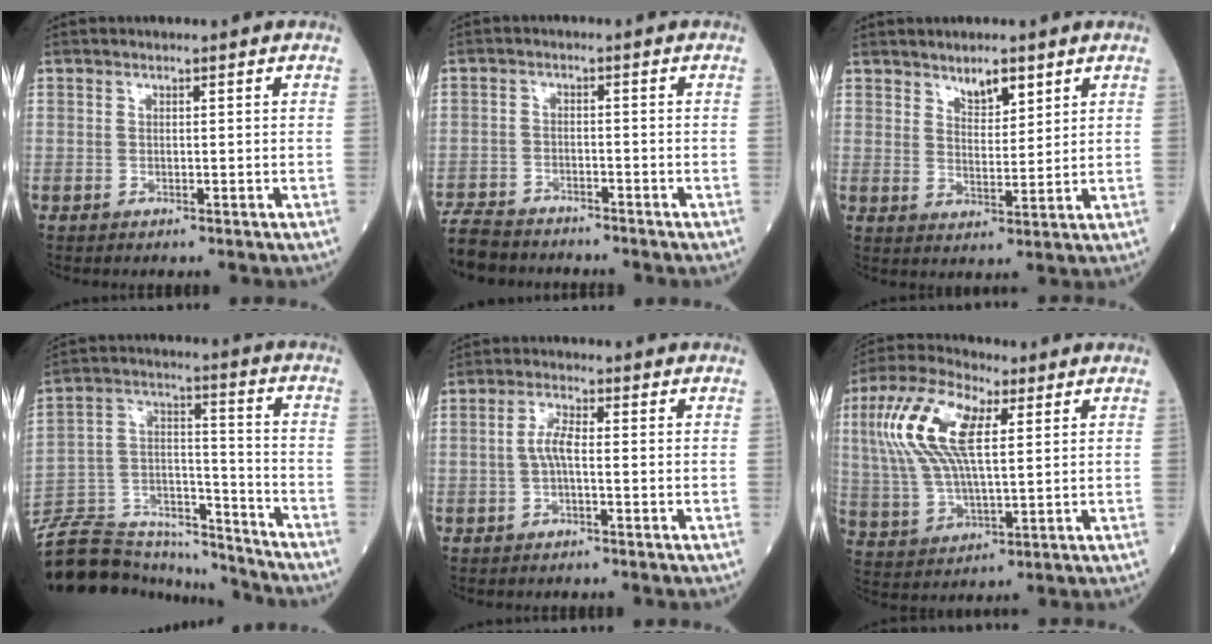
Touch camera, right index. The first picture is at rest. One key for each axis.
{"total": 8.4, "fx": -7.8, "fy": 2.1, "fz": 2.2, "tx": -0.037, "ty": -0.013, "tz": -0.131}
{"total": 4.4, "fx": 3.1, "fy": 1.6, "fz": 2.7, "tx": -0.044, "ty": -0.002, "tz": 0.055}
{"total": 21.1, "fx": -19.7, "fy": 5.1, "fz": 5.5, "tx": -0.142, "ty": 0.029, "tz": -0.323}
{"total": 3.2, "fx": -0.4, "fy": 0.7, "fz": 3.0, "tx": -0.061, "ty": 0.005, "tz": -0.009}
{"total": 14.0, "fx": 4.1, "fy": 4.8, "fz": 12.5, "tx": -0.283, "ty": 0.025, "tz": 0.079}